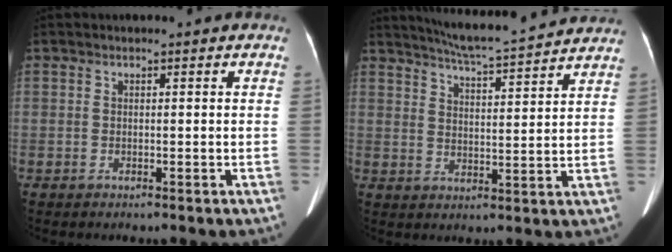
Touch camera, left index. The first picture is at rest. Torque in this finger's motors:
{"motor_torque": [0.76, -1.38, -0.02, 0.02]}